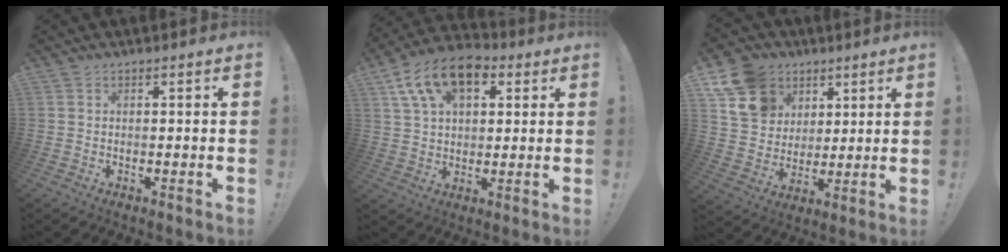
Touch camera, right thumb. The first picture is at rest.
{"total": 15.5, "force": [7.2, 9.5, 9.9], "torque": [-0.175, -0.024, 0.133]}
{"total": 15.2, "force": [7.4, 12.0, 5.7], "torque": [-0.091, -0.033, 0.153]}